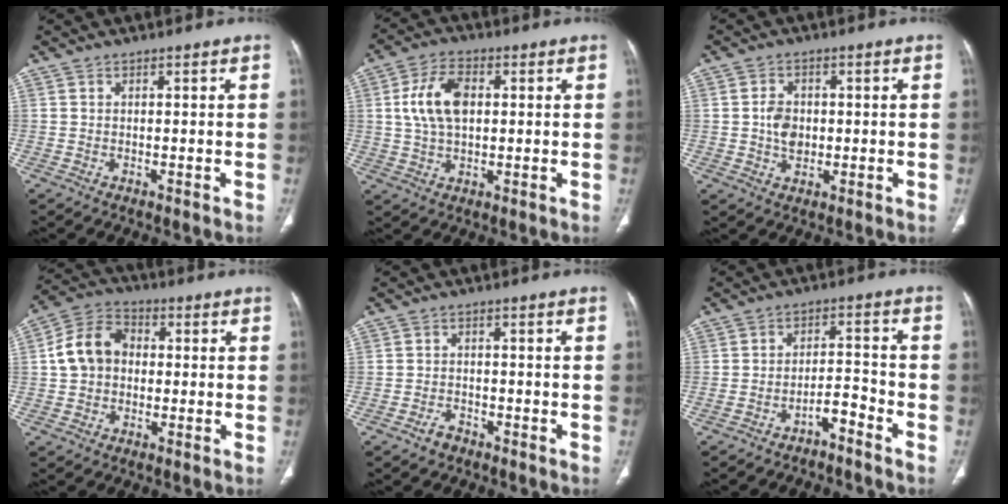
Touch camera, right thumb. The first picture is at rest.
{"total": 9.8, "force": [1.5, 5.8, 7.8], "torque": [-0.147, 0.008, 0.030]}
{"total": 4.8, "force": [-0.1, 3.6, 3.2], "torque": [-0.046, 0.003, -0.001]}
{"total": 10.0, "force": [0.5, 7.9, 6.1], "torque": [-0.101, 0.028, -0.002]}
{"total": 2.5, "force": [-1.7, 1.6, 0.9], "torque": [-0.017, 0.013, -0.026]}
{"total": 4.3, "force": [-3.4, 1.4, 2.3], "torque": [-0.035, 0.045, -0.055]}